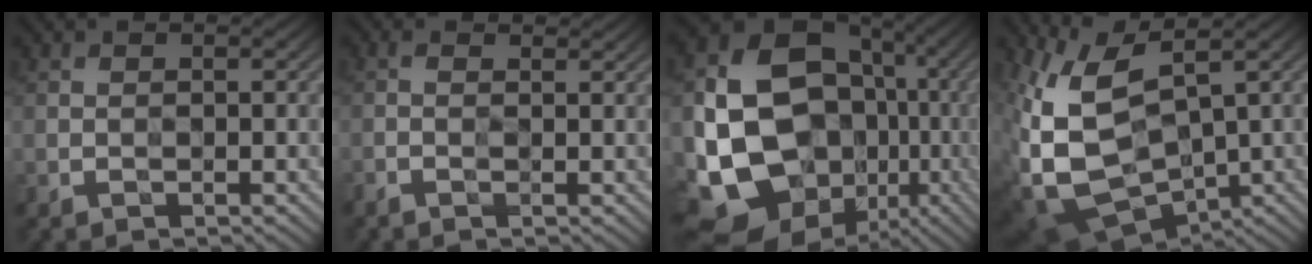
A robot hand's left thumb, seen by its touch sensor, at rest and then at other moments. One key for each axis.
{"total": 1.0, "fx": -0.2, "fy": 0.1, "fz": 0.9, "tx": -0.030, "ty": -0.002, "tz": -0.011}
{"total": 19.3, "fx": -2.1, "fy": 15.9, "fz": 10.7, "tx": -0.244, "ty": -0.041, "tz": -0.020}
{"total": 12.0, "fx": 2.2, "fy": 7.2, "fz": 9.4, "tx": -0.232, "ty": -0.028, "tz": 0.071}